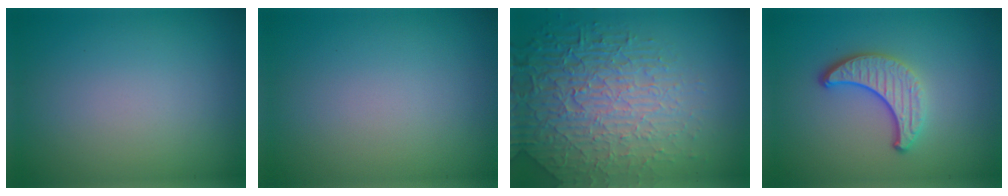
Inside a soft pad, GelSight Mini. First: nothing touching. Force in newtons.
{"total": 0.0}
{"total": 8.6, "press": 5.8, "slide": 6.3}
{"total": 3.8, "press": 3.0, "slide": 2.3}